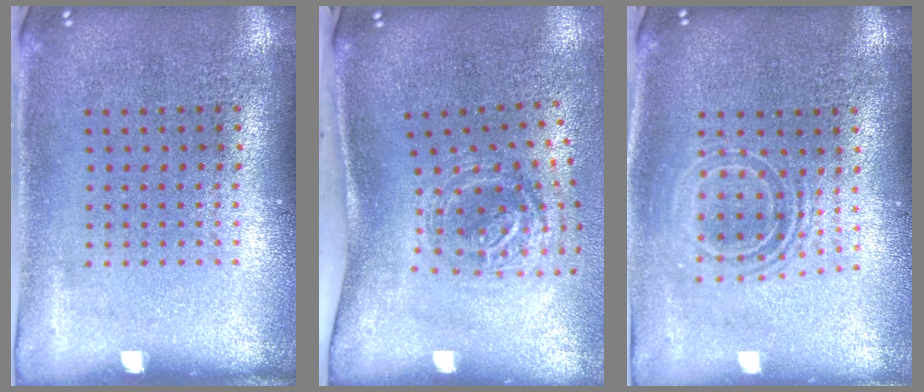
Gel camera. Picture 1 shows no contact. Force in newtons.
{"total": 1.7, "press": 1.2, "slide": 1.3}
{"total": 1.8, "press": 1.4, "slide": 1.2}